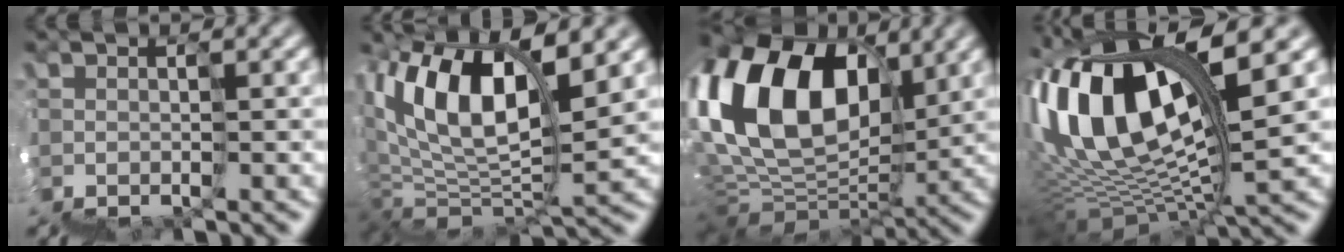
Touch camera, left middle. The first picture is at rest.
{"total": 8.8, "force": [7.0, 2.4, 4.6], "torque": [-0.092, 0.035, 0.120]}
{"total": 12.0, "force": [7.4, 6.5, 6.9], "torque": [-0.144, 0.061, 0.119]}
{"total": 10.3, "force": [6.0, 2.3, 8.1], "torque": [-0.178, 0.032, 0.112]}